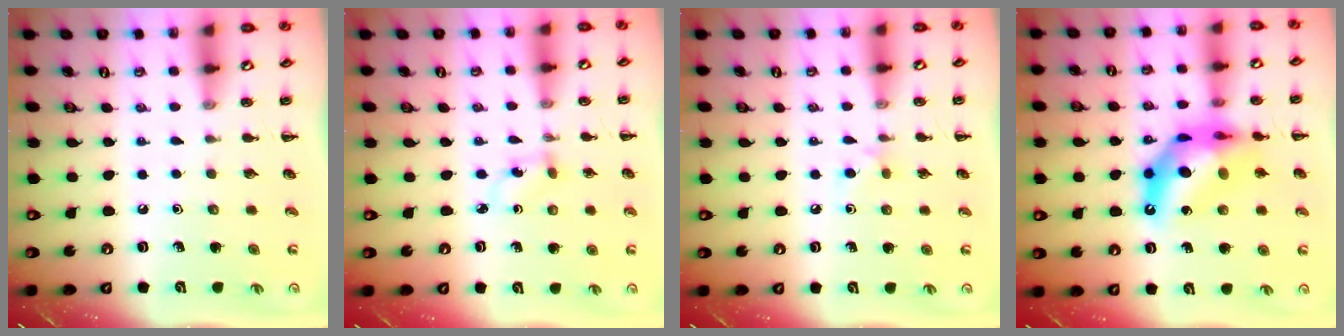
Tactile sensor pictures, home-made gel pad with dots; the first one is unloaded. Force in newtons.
{"total": 2.1, "press": 1.9, "slide": 1.0}
{"total": 4.6, "press": 4.3, "slide": 1.5}
{"total": 15.8, "press": 15.2, "slide": 4.3}